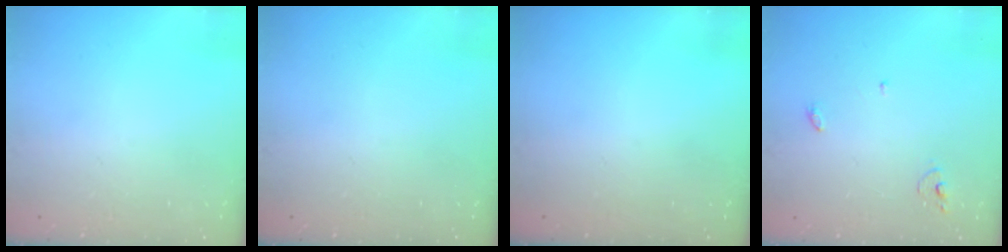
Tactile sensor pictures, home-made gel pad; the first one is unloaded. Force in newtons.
{"total": 0.0}
{"total": 0.0}
{"total": 3.8, "press": 3.8, "slide": 0.4}